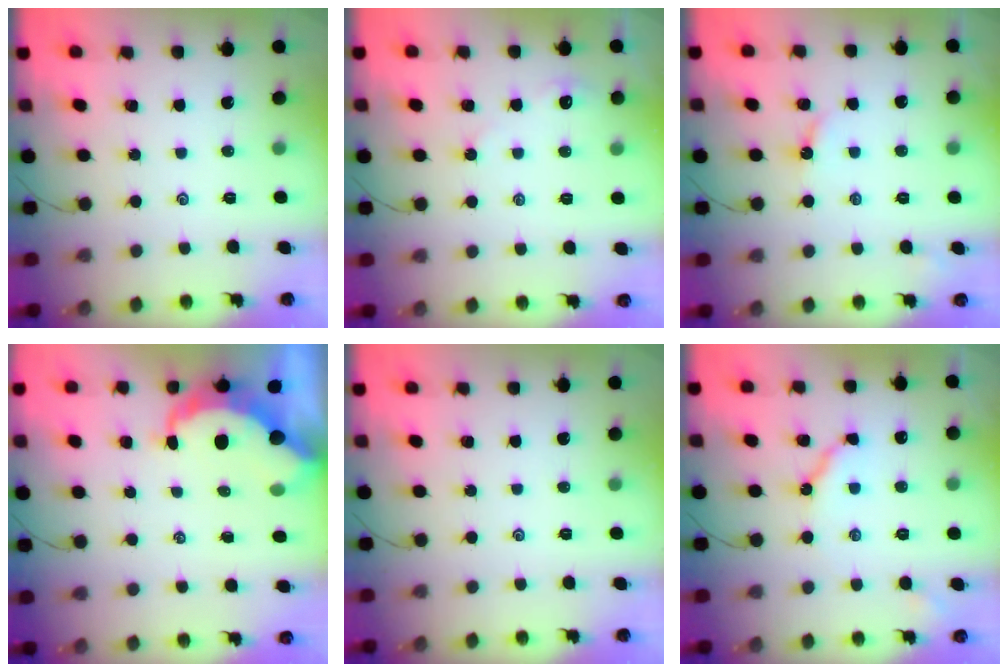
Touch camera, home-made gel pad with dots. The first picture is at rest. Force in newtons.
{"total": 2.5, "press": 2.5, "slide": 0.6}
{"total": 2.9, "press": 2.9, "slide": 0.2}
{"total": 8.5, "press": 8.4, "slide": 0.6}
{"total": 0.0}
{"total": 6.7, "press": 6.6, "slide": 0.8}